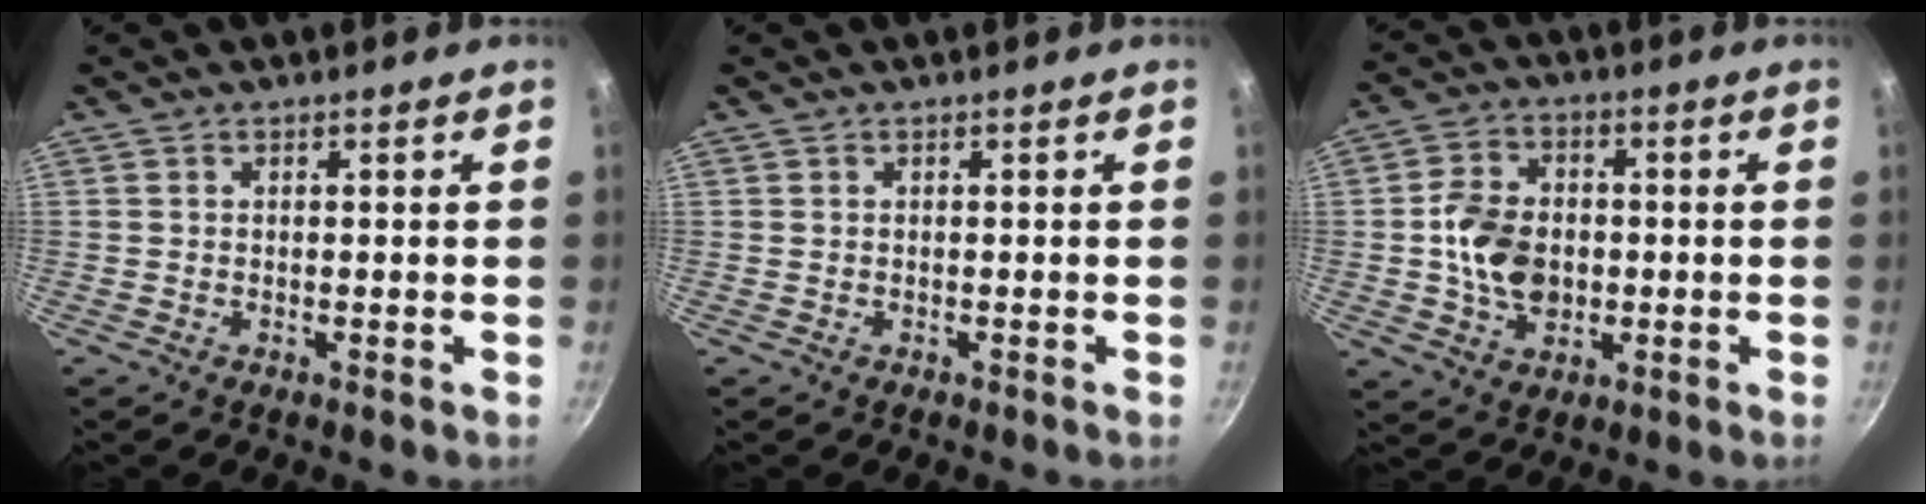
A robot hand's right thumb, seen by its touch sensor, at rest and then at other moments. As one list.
[{"total": 0.0}, {"total": 10.6, "force": [-0.6, 7.9, 7.0], "torque": [-0.102, 0.011, -0.013]}]